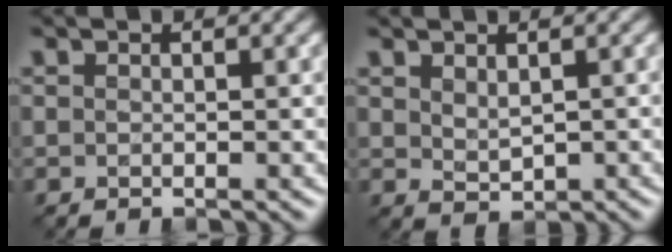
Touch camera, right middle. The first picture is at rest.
{"total": 1.5, "force": [0.7, 0.8, 1.1], "torque": [-0.022, -0.003, 0.022]}